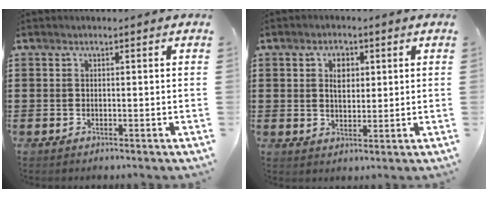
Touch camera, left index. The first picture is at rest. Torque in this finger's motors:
{"motor_torque": [-0.72, 1.02, -0.05, -0.01]}